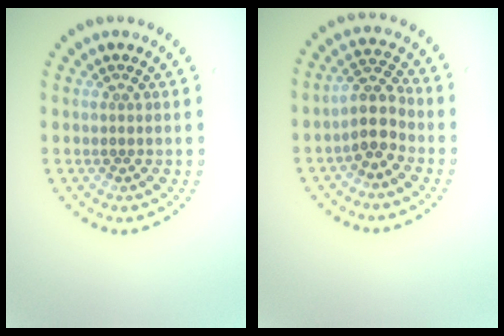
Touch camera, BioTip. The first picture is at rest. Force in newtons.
{"total": 3.1, "press": 2.5, "slide": 1.7}